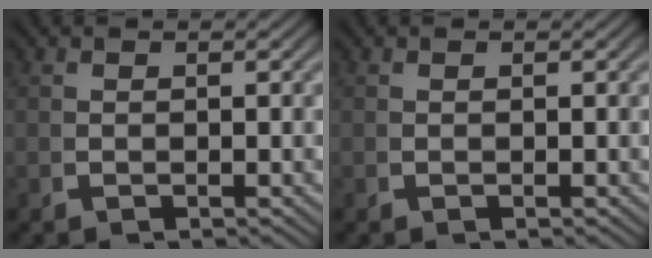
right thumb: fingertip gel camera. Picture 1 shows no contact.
{"total": 0.0}